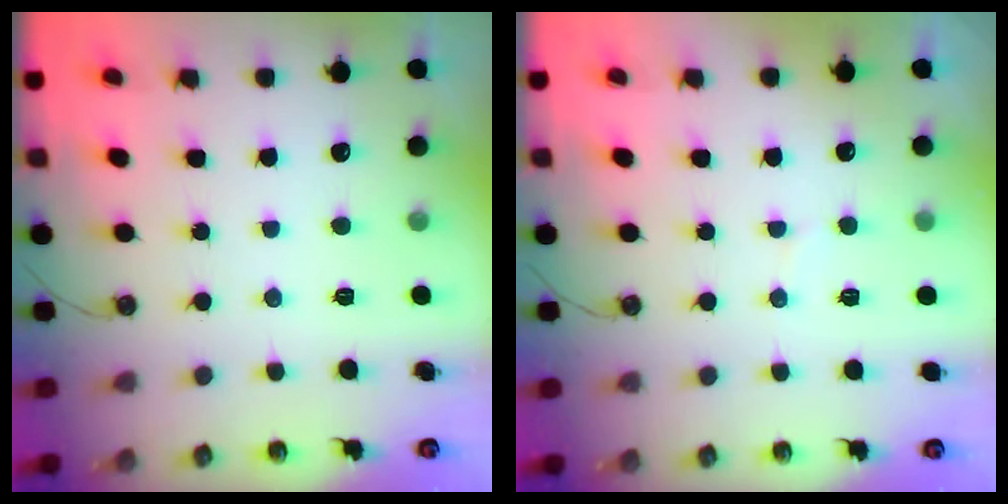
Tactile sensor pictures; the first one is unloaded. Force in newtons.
{"total": 2.7, "press": 2.4, "slide": 1.2}